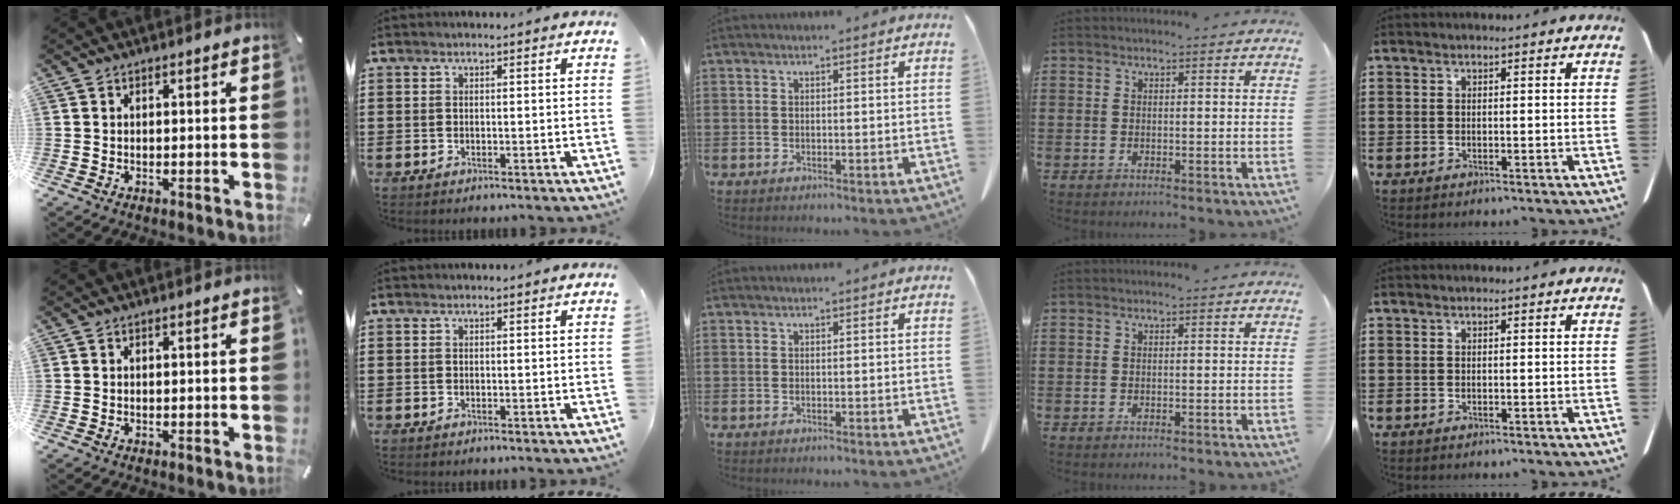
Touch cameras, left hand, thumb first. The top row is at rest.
{}